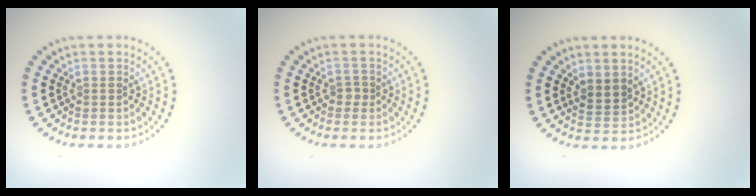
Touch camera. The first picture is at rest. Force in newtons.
{"total": 0.9, "press": 0.7, "slide": 0.6}
{"total": 1.7, "press": 1.5, "slide": 0.9}